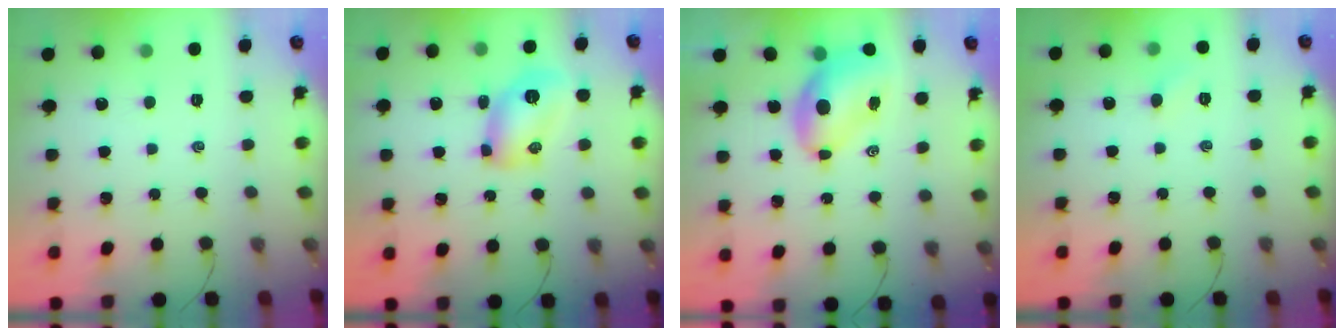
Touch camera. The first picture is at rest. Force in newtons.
{"total": 9.5, "press": 9.4, "slide": 1.3}
{"total": 7.6, "press": 7.3, "slide": 2.3}
{"total": 2.5, "press": 2.4, "slide": 0.7}